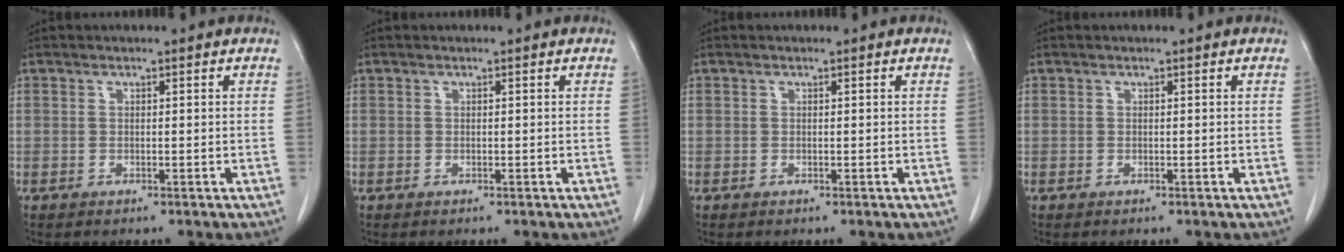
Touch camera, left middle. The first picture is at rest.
{"total": 0.0}
{"total": 0.0}
{"total": 0.0}